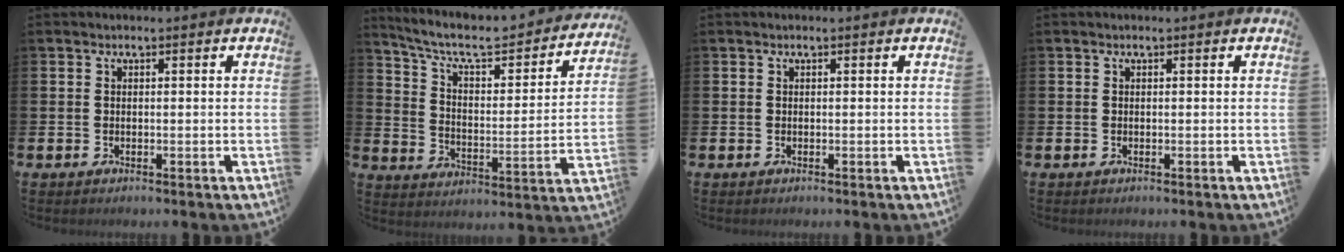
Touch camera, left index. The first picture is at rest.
{"total": 7.6, "force": [6.4, 2.3, 3.4], "torque": [-0.096, -0.044, 0.105]}
{"total": 0.0}
{"total": 0.0}